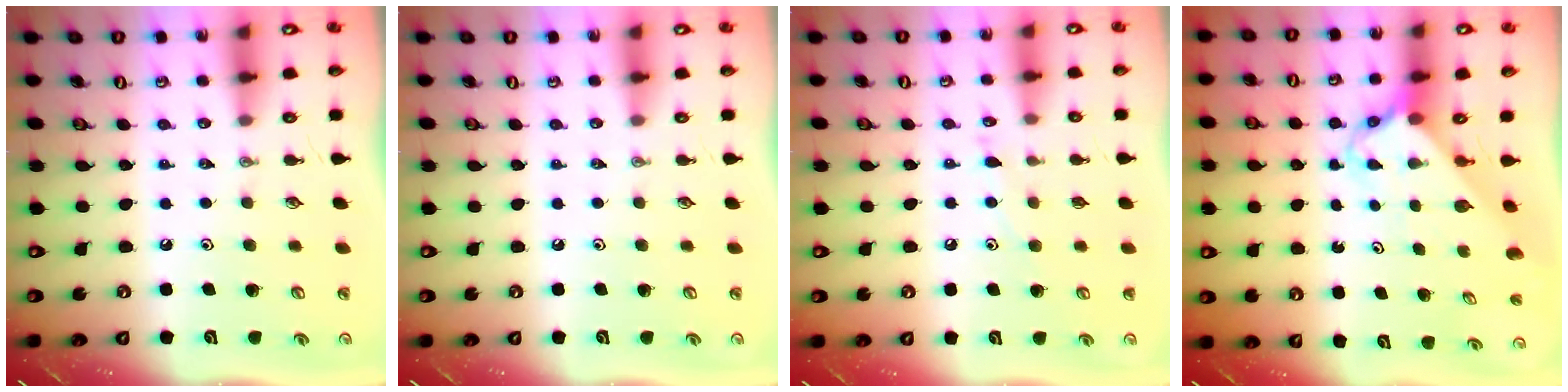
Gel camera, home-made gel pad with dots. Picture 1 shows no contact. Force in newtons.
{"total": 0.0}
{"total": 5.8, "press": 5.8, "slide": 0.1}
{"total": 2.9, "press": 2.9, "slide": 0.3}